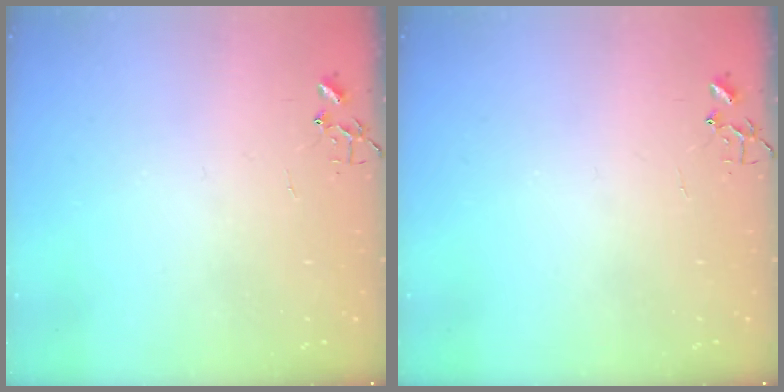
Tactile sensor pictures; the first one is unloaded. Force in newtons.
{"total": 0.0}